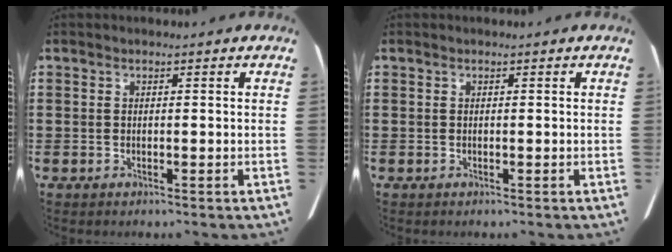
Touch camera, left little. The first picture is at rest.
{"total": 0.0}